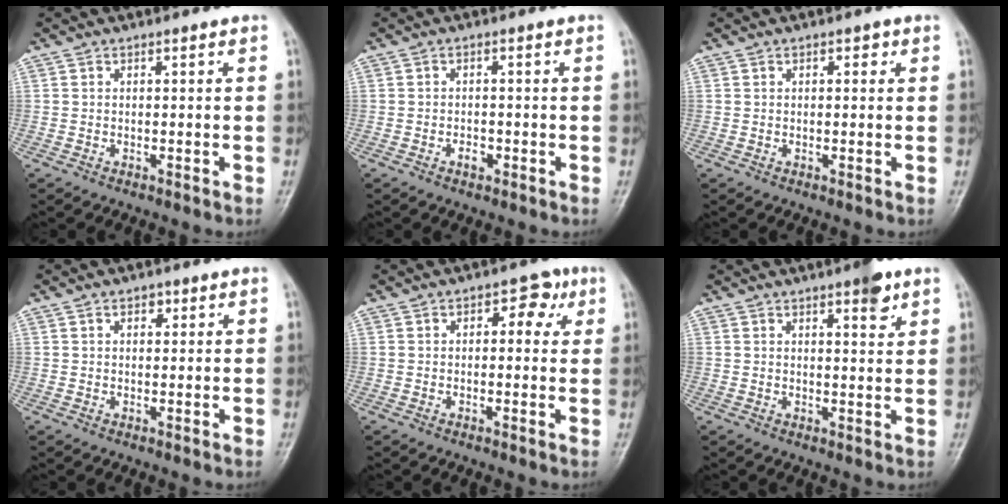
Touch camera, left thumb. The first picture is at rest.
{"total": 1.8, "force": [-0.8, 1.1, 1.1], "torque": [-0.013, 0.006, -0.014]}
{"total": 1.3, "force": [0.6, 0.7, 0.9], "torque": [-0.005, 0.001, 0.006]}
{"total": 1.9, "force": [0.9, 1.3, 1.1], "torque": [-0.007, -0.001, 0.012]}
{"total": 4.8, "force": [1.5, 3.0, 3.4], "torque": [-0.012, 0.003, 0.010]}
{"total": 4.6, "force": [2.8, 1.3, 3.3], "torque": [-0.036, -0.015, 0.037]}